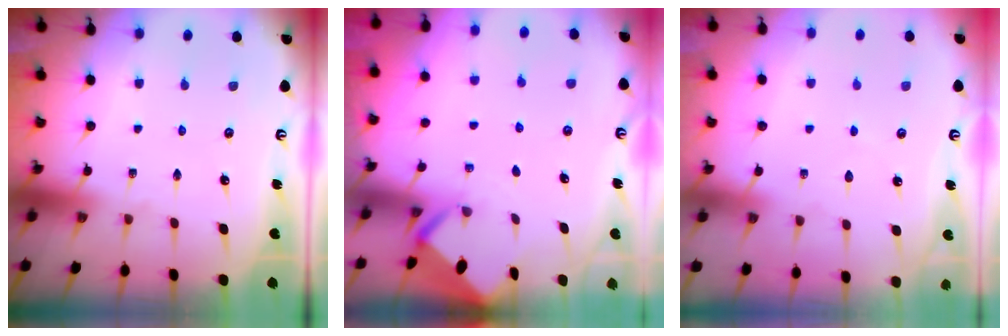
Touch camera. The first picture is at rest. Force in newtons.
{"total": 1.9, "press": 1.9, "slide": 0.1}
{"total": 2.5, "press": 2.5, "slide": 0.4}